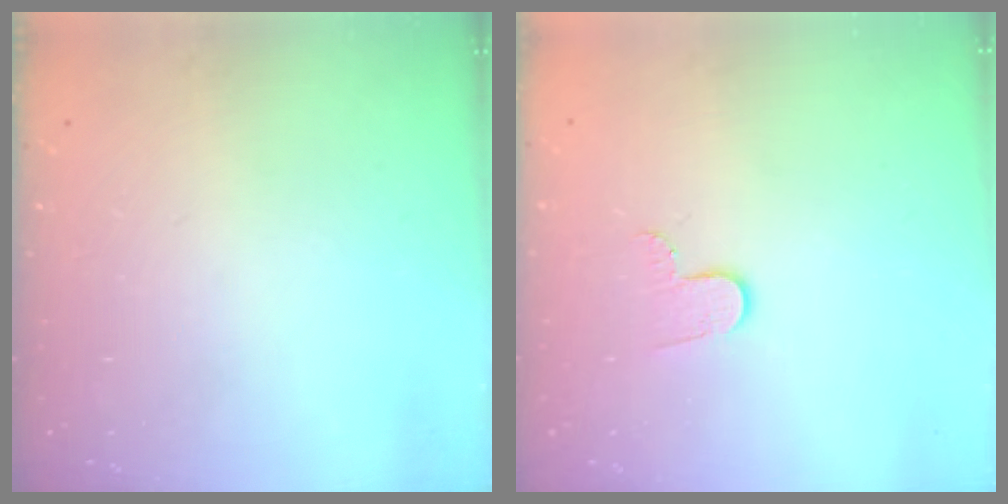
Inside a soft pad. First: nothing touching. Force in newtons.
{"total": 4.6, "press": 4.6, "slide": 0.5}